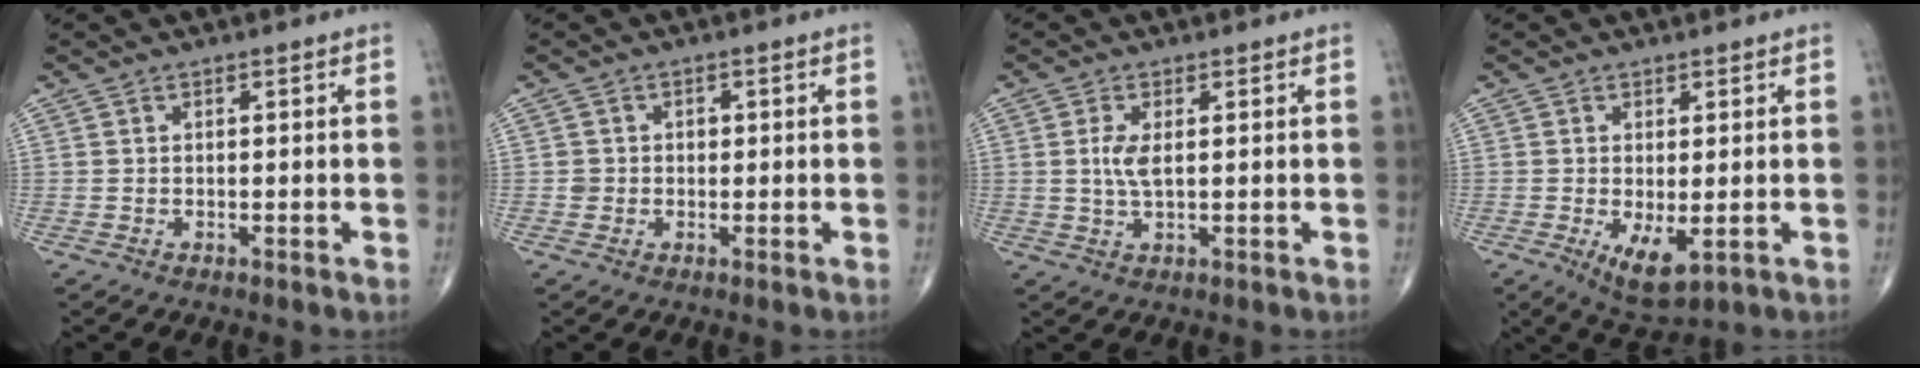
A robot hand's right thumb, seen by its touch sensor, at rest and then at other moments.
{"total": 1.8, "force": [-0.1, 1.8, 0.3], "torque": [0.009, 0.008, -0.002]}
{"total": 3.6, "force": [0.6, 1.4, 3.3], "torque": [-0.074, -0.002, 0.014]}
{"total": 6.0, "force": [-1.4, 2.5, 5.3], "torque": [-0.088, -0.017, -0.009]}